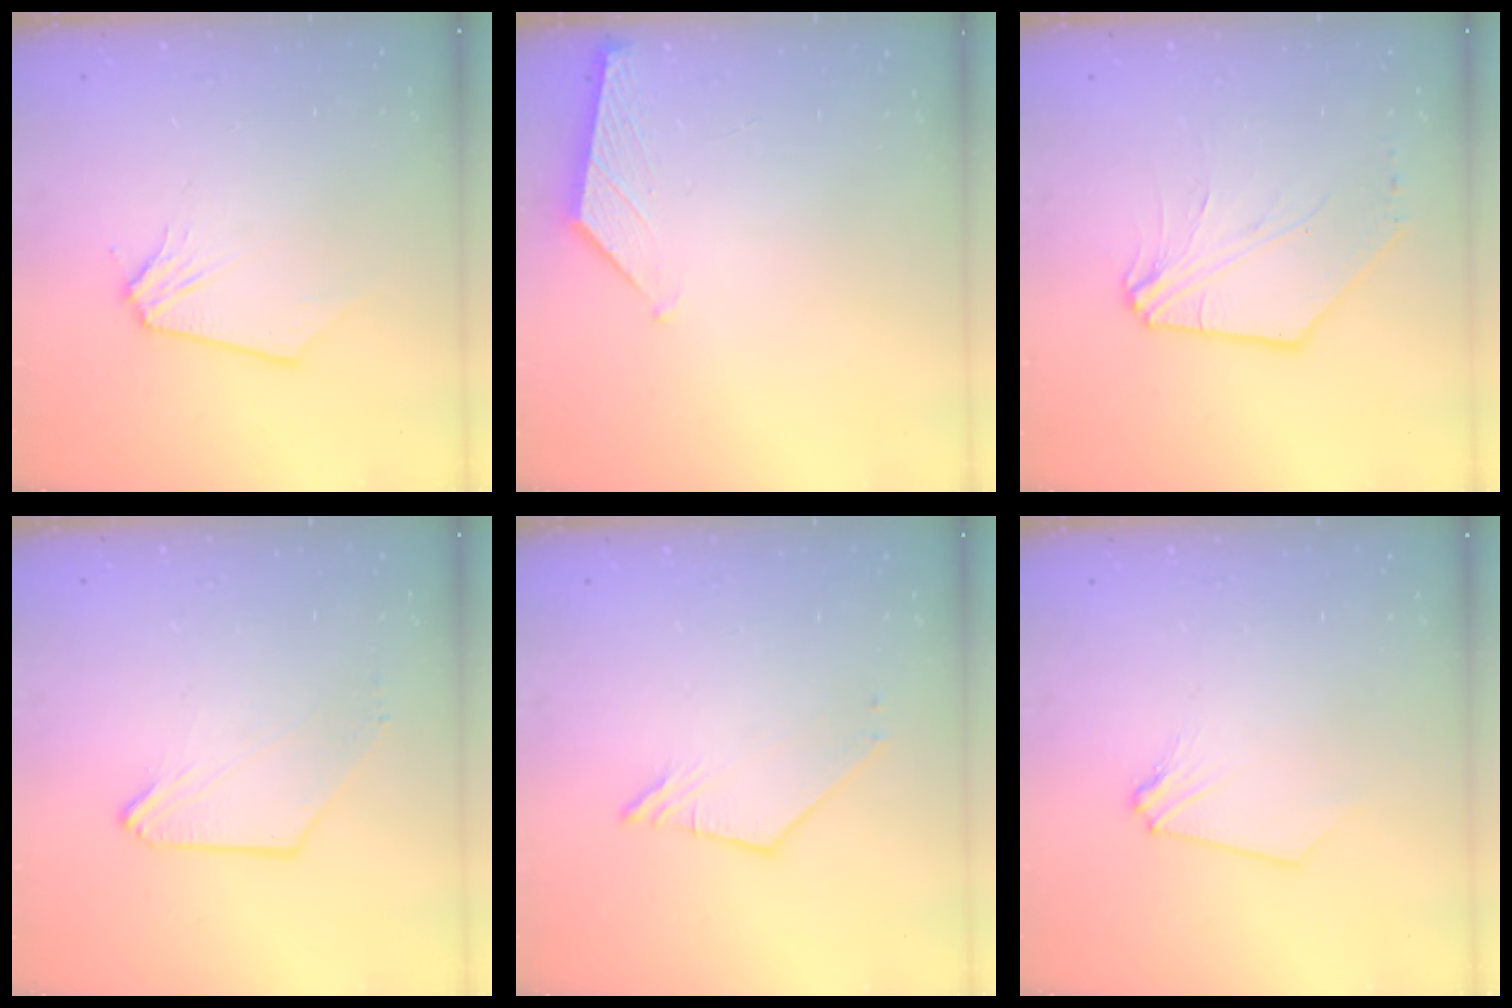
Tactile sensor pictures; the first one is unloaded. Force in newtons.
{"total": 1.3, "press": 1.3, "slide": 0.2}
{"total": 7.8, "press": 7.7, "slide": 1.4}
{"total": 1.1, "press": 1.0, "slide": 0.4}
{"total": 2.5, "press": 2.4, "slide": 0.4}
{"total": 0.0}